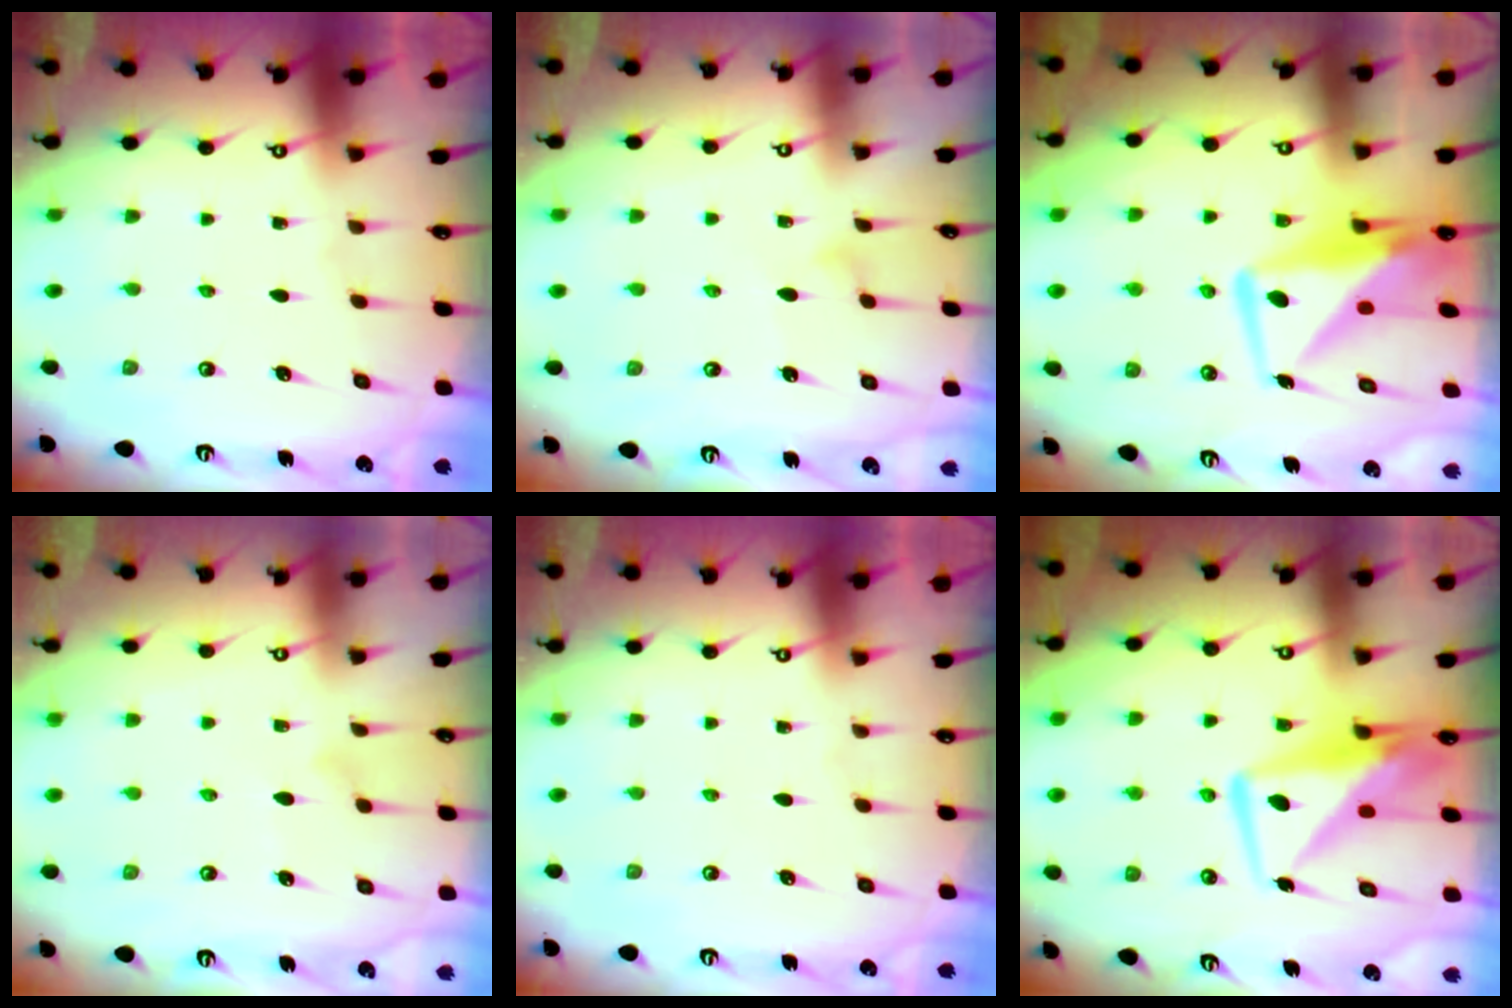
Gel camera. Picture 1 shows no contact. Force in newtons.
{"total": 6.1, "press": 6.1, "slide": 0.3}
{"total": 11.7, "press": 11.6, "slide": 1.1}
{"total": 8.0, "press": 7.9, "slide": 0.4}
{"total": 0.0}
{"total": 10.0, "press": 9.9, "slide": 1.3}